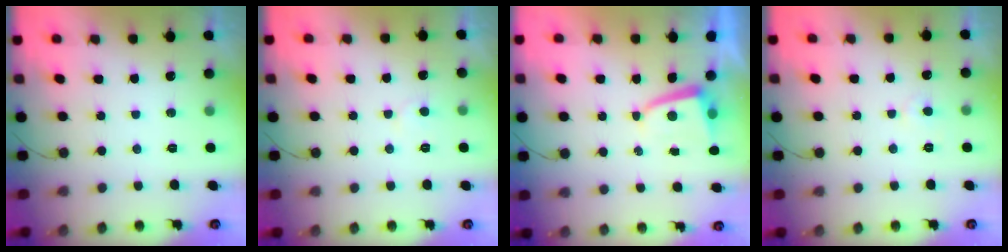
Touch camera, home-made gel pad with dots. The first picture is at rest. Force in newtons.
{"total": 2.8, "press": 2.8, "slide": 0.1}
{"total": 2.6, "press": 2.6, "slide": 0.4}
{"total": 3.2, "press": 3.2, "slide": 0.3}